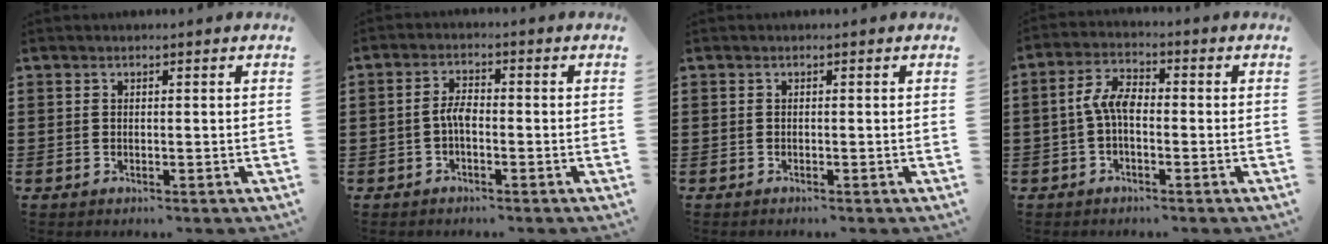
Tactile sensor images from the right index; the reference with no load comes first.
{"total": 2.8, "force": [-0.8, 1.2, 2.4], "torque": [-0.055, 0.000, -0.018]}
{"total": 0.0}
{"total": 4.8, "force": [-0.7, 2.2, 4.2], "torque": [-0.101, 0.000, -0.019]}